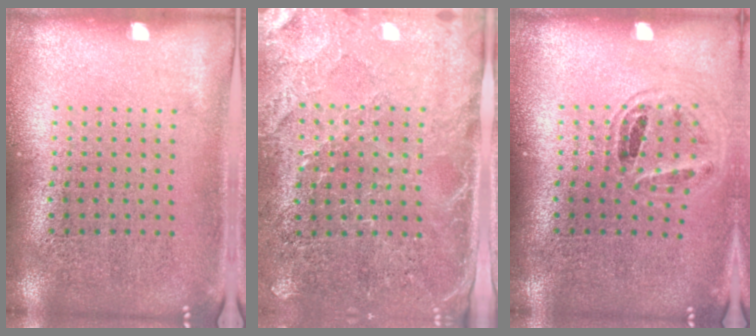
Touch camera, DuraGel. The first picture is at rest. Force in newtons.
{"total": 3.1, "press": 2.8, "slide": 1.2}
{"total": 0.9, "press": 0.9, "slide": 0.0}